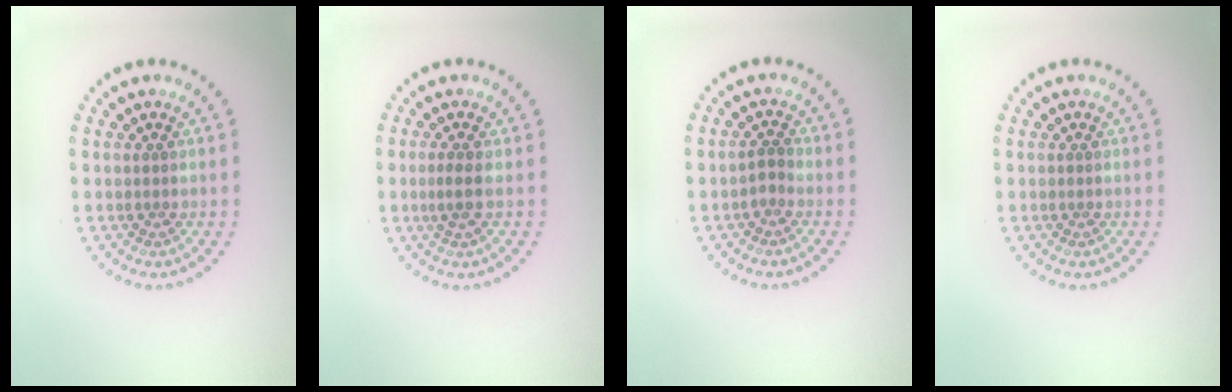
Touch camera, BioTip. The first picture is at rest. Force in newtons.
{"total": 1.4, "press": 1.2, "slide": 0.8}
{"total": 1.0, "press": 0.8, "slide": 0.5}
{"total": 0.0}